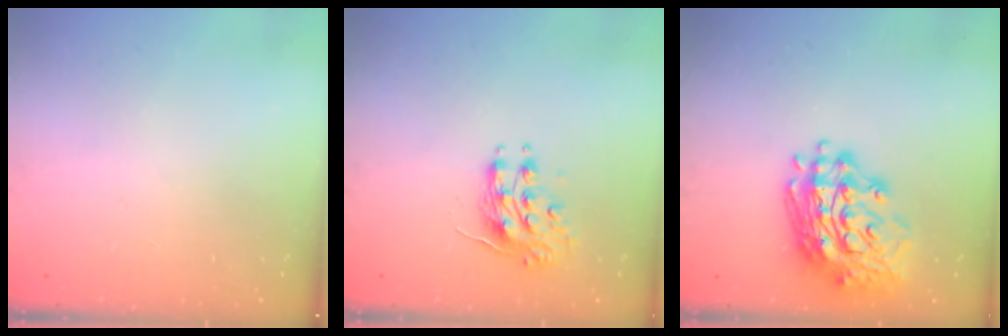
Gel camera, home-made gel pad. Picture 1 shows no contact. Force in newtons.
{"total": 8.4, "press": 8.3, "slide": 0.4}
{"total": 17.0, "press": 16.9, "slide": 2.2}